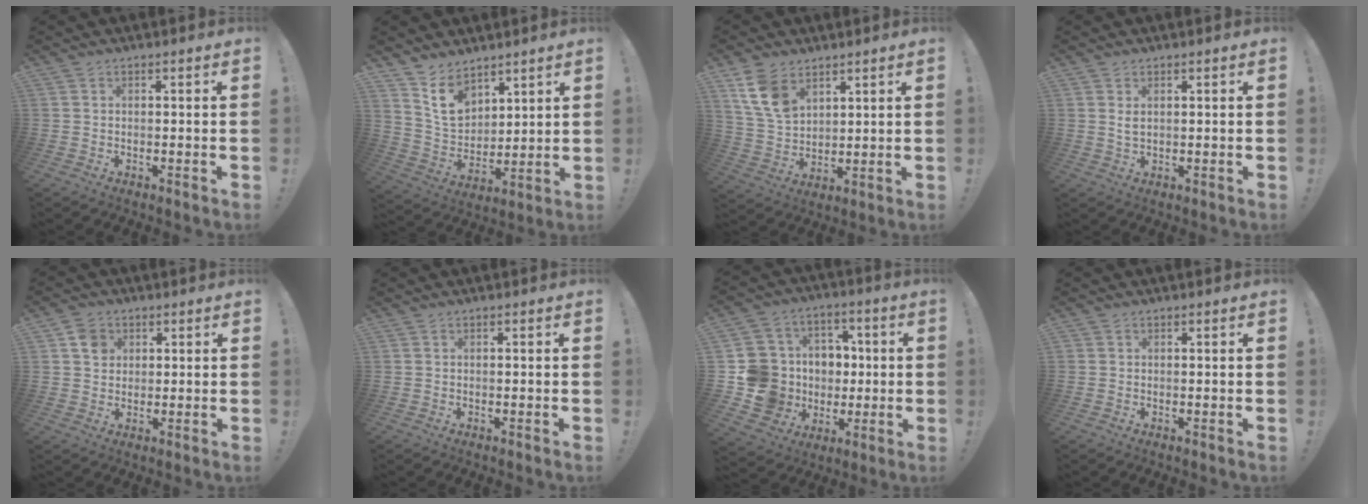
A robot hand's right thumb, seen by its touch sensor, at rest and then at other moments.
{"total": 12.0, "force": [8.2, 7.7, 4.5], "torque": [-0.074, -0.052, 0.163]}
{"total": 11.5, "force": [6.5, 7.2, 6.1], "torque": [-0.114, -0.028, 0.127]}
{"total": 2.0, "force": [0.6, 0.9, 1.7], "torque": [-0.033, 0.001, 0.009]}
{"total": 5.6, "force": [2.1, 4.9, 1.7], "torque": [-0.017, 0.000, 0.039]}
{"total": 0.0}
{"total": 17.3, "force": [-1.7, 16.3, 5.6], "torque": [-0.098, 0.017, 0.017]}
{"total": 0.0}